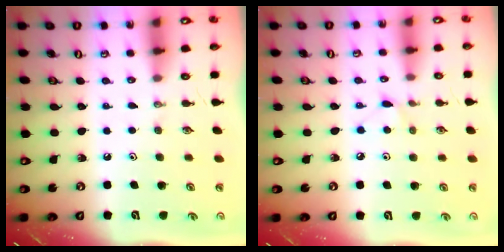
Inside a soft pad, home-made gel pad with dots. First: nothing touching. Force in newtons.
{"total": 5.1, "press": 5.0, "slide": 0.7}